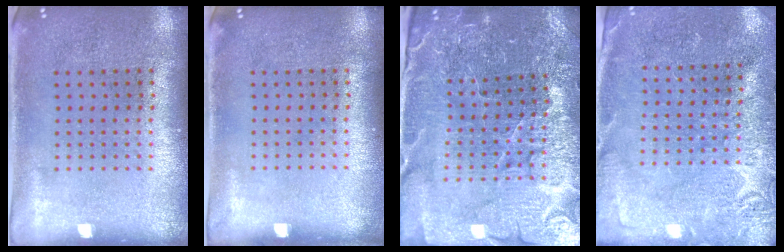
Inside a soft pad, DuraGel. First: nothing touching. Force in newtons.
{"total": 0.0}
{"total": 4.3, "press": 4.2, "slide": 1.0}
{"total": 2.8, "press": 2.7, "slide": 0.5}